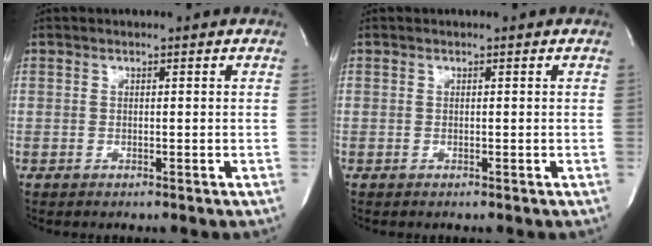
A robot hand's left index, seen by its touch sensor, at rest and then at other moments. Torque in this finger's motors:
{"motor_torque": [0.00, 0.00, 0.00, 0.00]}